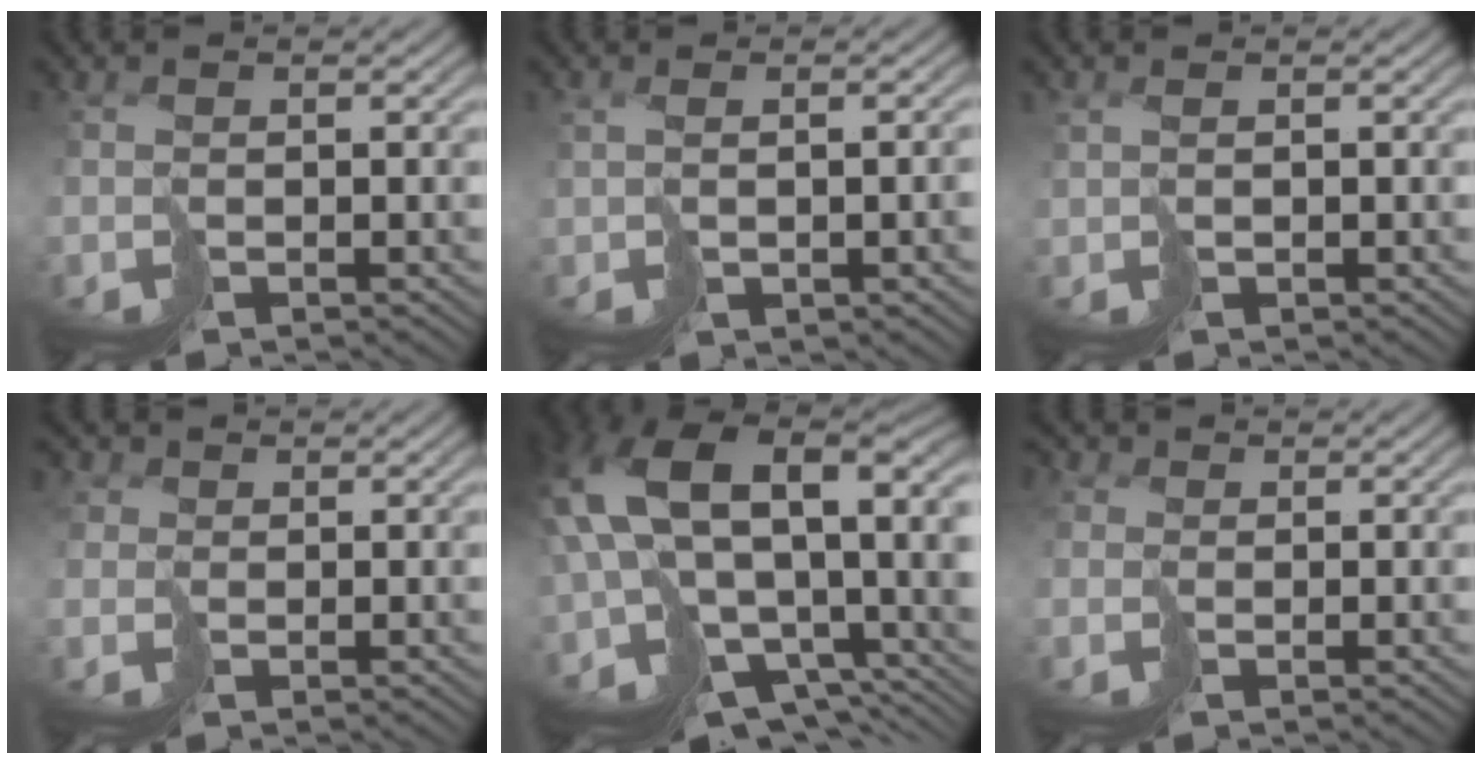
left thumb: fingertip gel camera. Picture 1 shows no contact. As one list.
[{"total": 3.4, "force": [0.1, 1.5, 3.1], "torque": [-0.060, 0.000, 0.012]}, {"total": 1.1, "force": [0.8, 0.5, 0.5], "torque": [-0.017, -0.001, 0.020]}, {"total": 2.6, "force": [0.9, 2.3, 0.6], "torque": [-0.032, 0.005, 0.009]}, {"total": 16.1, "force": [-1.9, 10.7, 11.8], "torque": [-0.266, -0.046, 0.023]}, {"total": 2.5, "force": [0.5, 2.3, 0.9], "torque": [-0.036, 0.005, 0.003]}]